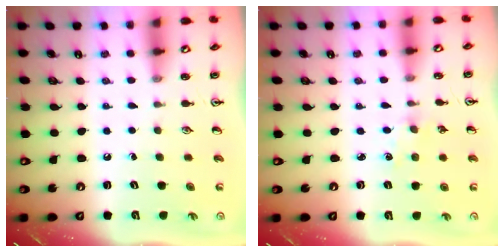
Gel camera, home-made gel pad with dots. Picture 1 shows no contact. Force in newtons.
{"total": 1.6, "press": 1.6, "slide": 0.3}